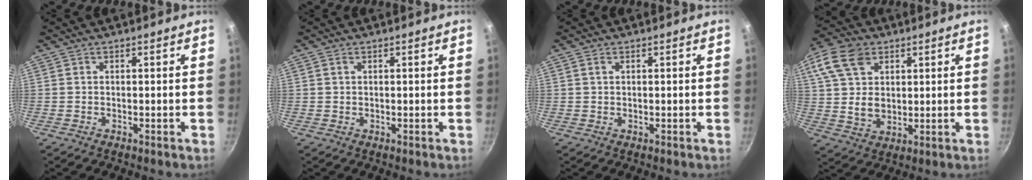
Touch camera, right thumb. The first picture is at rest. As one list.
[{"total": 0.7, "force": [0.4, 0.5, 0.4], "torque": [-0.006, 0.000, 0.006]}, {"total": 1.0, "force": [0.5, 0.6, 0.6], "torque": [-0.010, 0.000, 0.008]}, {"total": 16.3, "force": [6.6, 11.8, 9.2], "torque": [-0.184, 0.002, 0.123]}]